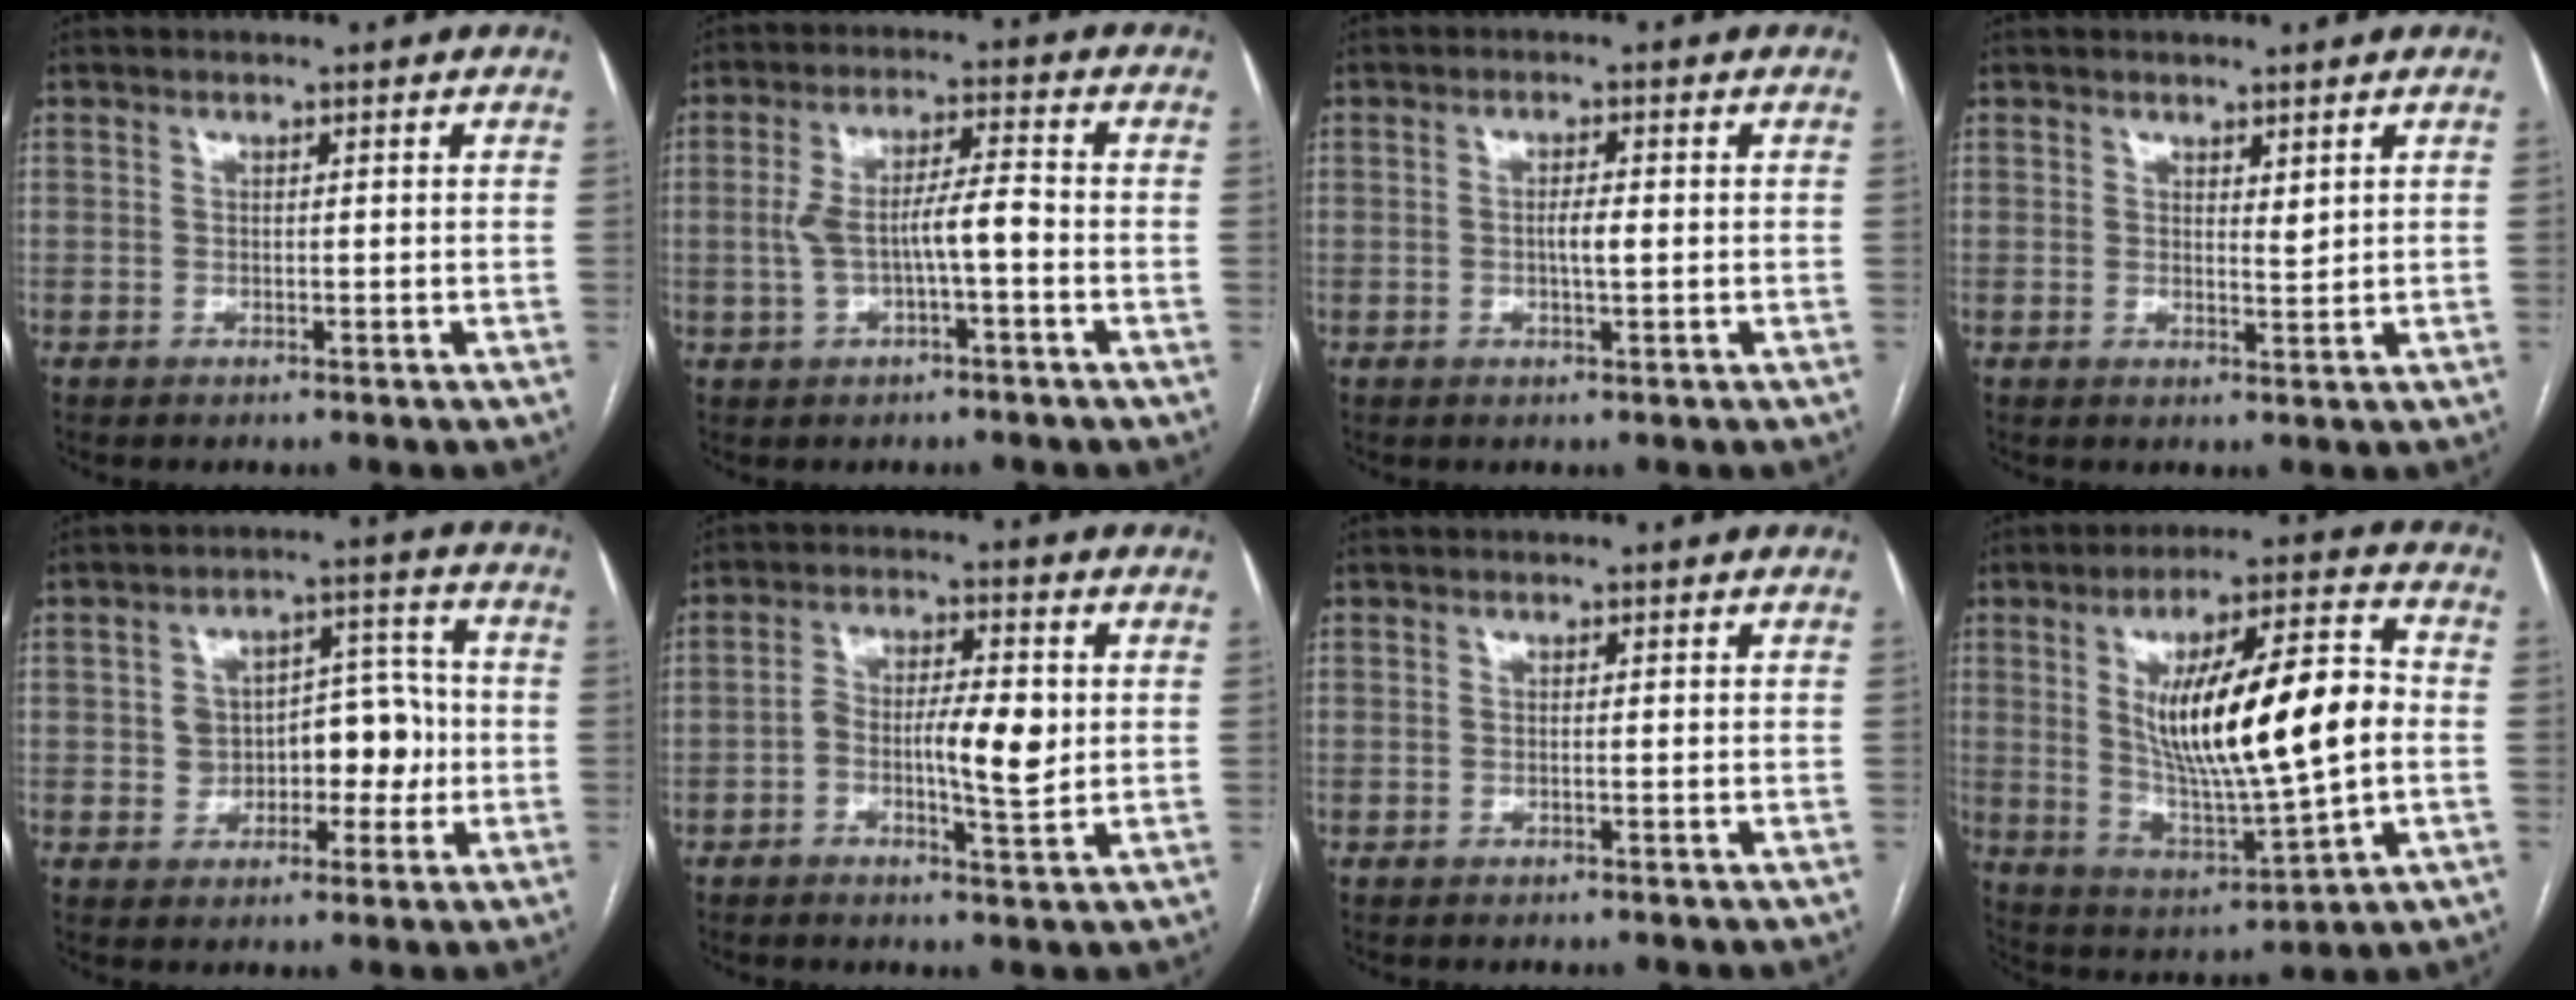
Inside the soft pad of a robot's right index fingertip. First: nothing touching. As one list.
[{"total": 7.0, "force": [-1.2, 1.5, 6.7], "torque": [-0.135, 0.022, -0.019]}, {"total": 2.4, "force": [-0.2, 0.3, 2.4], "torque": [-0.045, 0.001, -0.003]}, {"total": 1.5, "force": [1.0, 0.4, 1.1], "torque": [-0.019, -0.010, 0.019]}, {"total": 8.7, "force": [-0.9, 5.9, 6.3], "torque": [-0.080, 0.041, -0.005]}, {"total": 7.3, "force": [-0.7, 2.0, 7.0], "torque": [-0.123, 0.009, -0.011]}, {"total": 0.0}, {"total": 20.1, "force": [1.1, 3.4, 19.8], "torque": [-0.346, 0.006, 0.026]}]